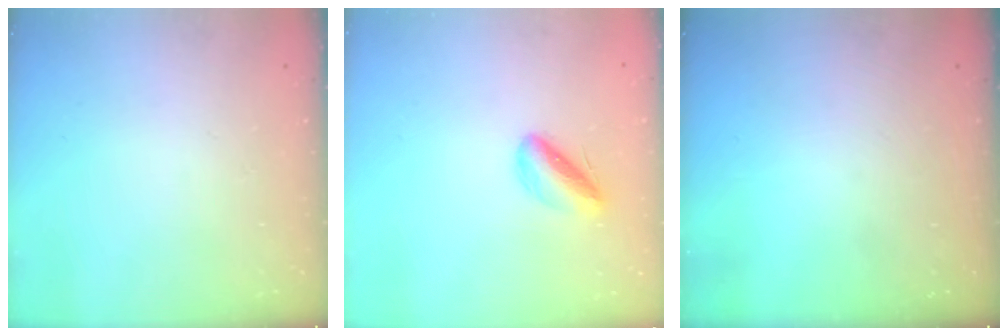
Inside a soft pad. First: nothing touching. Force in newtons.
{"total": 4.8, "press": 4.6, "slide": 1.5}
{"total": 0.0}